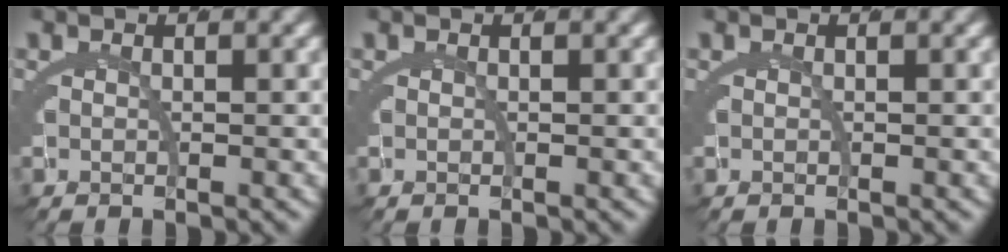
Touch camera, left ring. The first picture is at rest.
{"total": 0.0}
{"total": 0.0}